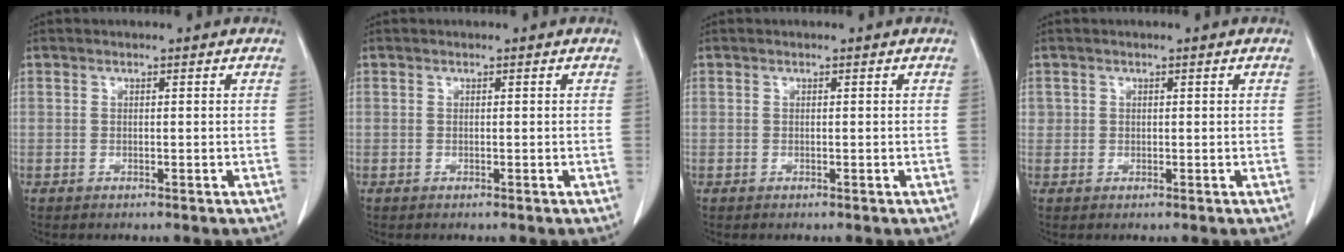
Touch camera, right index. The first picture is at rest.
{"total": 0.0}
{"total": 0.0}
{"total": 0.9, "force": [0.3, 0.9, 0.0], "torque": [0.012, 0.002, 0.002]}